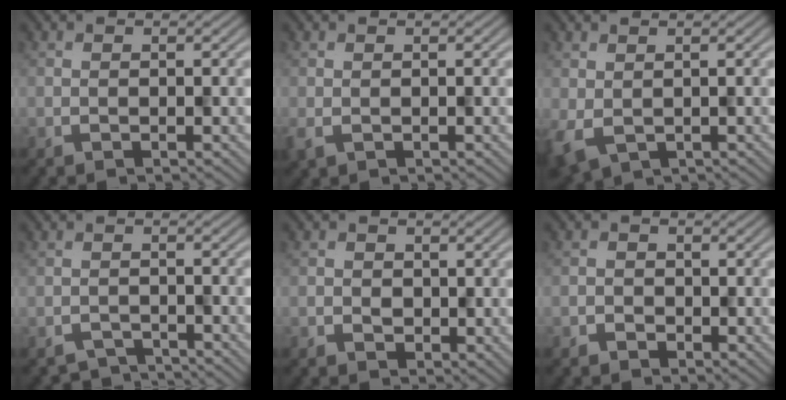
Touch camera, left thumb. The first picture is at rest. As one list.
[{"total": 1.4, "force": [-0.4, 0.8, 1.1], "torque": [-0.029, -0.003, -0.003]}, {"total": 4.8, "force": [-0.8, 3.2, 3.6], "torque": [-0.074, -0.012, 0.010]}, {"total": 2.3, "force": [-2.3, 0.4, -0.2], "torque": [0.008, -0.003, -0.035]}, {"total": 1.4, "force": [0.1, 1.4, -0.1], "torque": [0.007, -0.012, 0.007]}, {"total": 1.2, "force": [-0.4, 1.0, -0.5], "torque": [0.013, -0.006, -0.003]}]